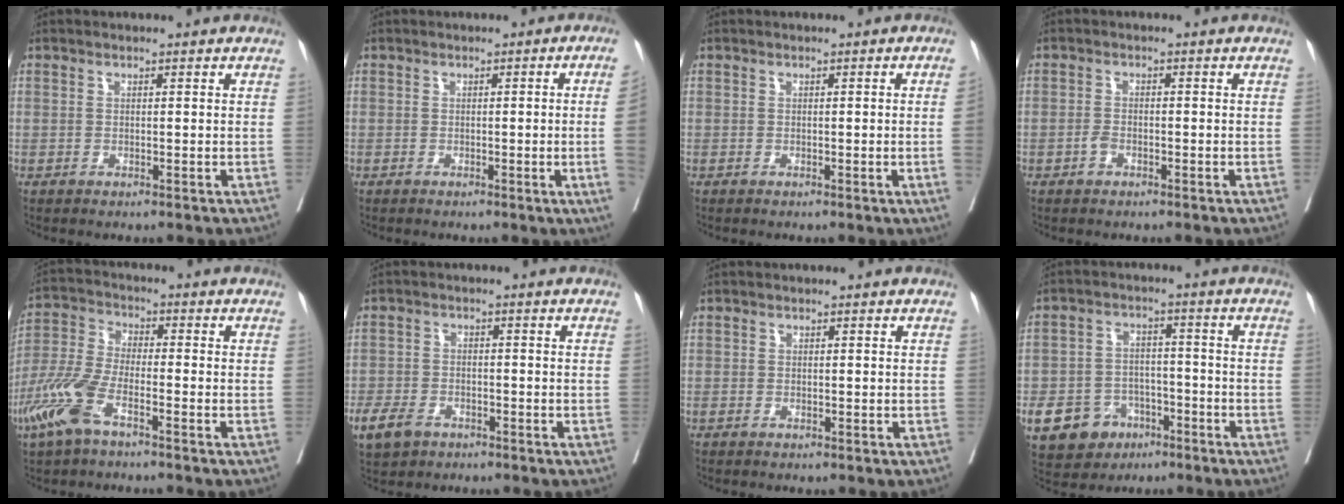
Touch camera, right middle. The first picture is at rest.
{"total": 5.9, "force": [-0.6, -2.1, 5.4], "torque": [-0.071, -0.015, -0.004]}
{"total": 2.5, "force": [-0.2, -0.9, 2.4], "torque": [-0.040, -0.005, 0.003]}
{"total": 1.5, "force": [-0.9, 0.8, 0.9], "torque": [-0.017, 0.003, -0.017]}
{"total": 8.7, "force": [-5.0, 2.5, 6.6], "torque": [-0.162, -0.011, -0.107]}
{"total": 7.0, "force": [-4.4, 4.5, 3.0], "torque": [-0.067, -0.004, -0.076]}
{"total": 0.0}
{"total": 10.2, "force": [-5.4, 7.8, 3.7], "torque": [-0.078, 0.009, -0.082]}